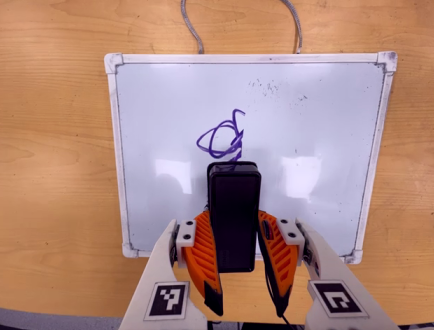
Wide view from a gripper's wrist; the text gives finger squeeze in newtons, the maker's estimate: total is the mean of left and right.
{"total": 6.5, "left": 5.1, "right": 8.0}